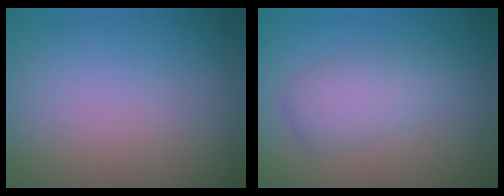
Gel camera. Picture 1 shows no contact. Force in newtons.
{"total": 2.9, "press": 2.9, "slide": 0.0}